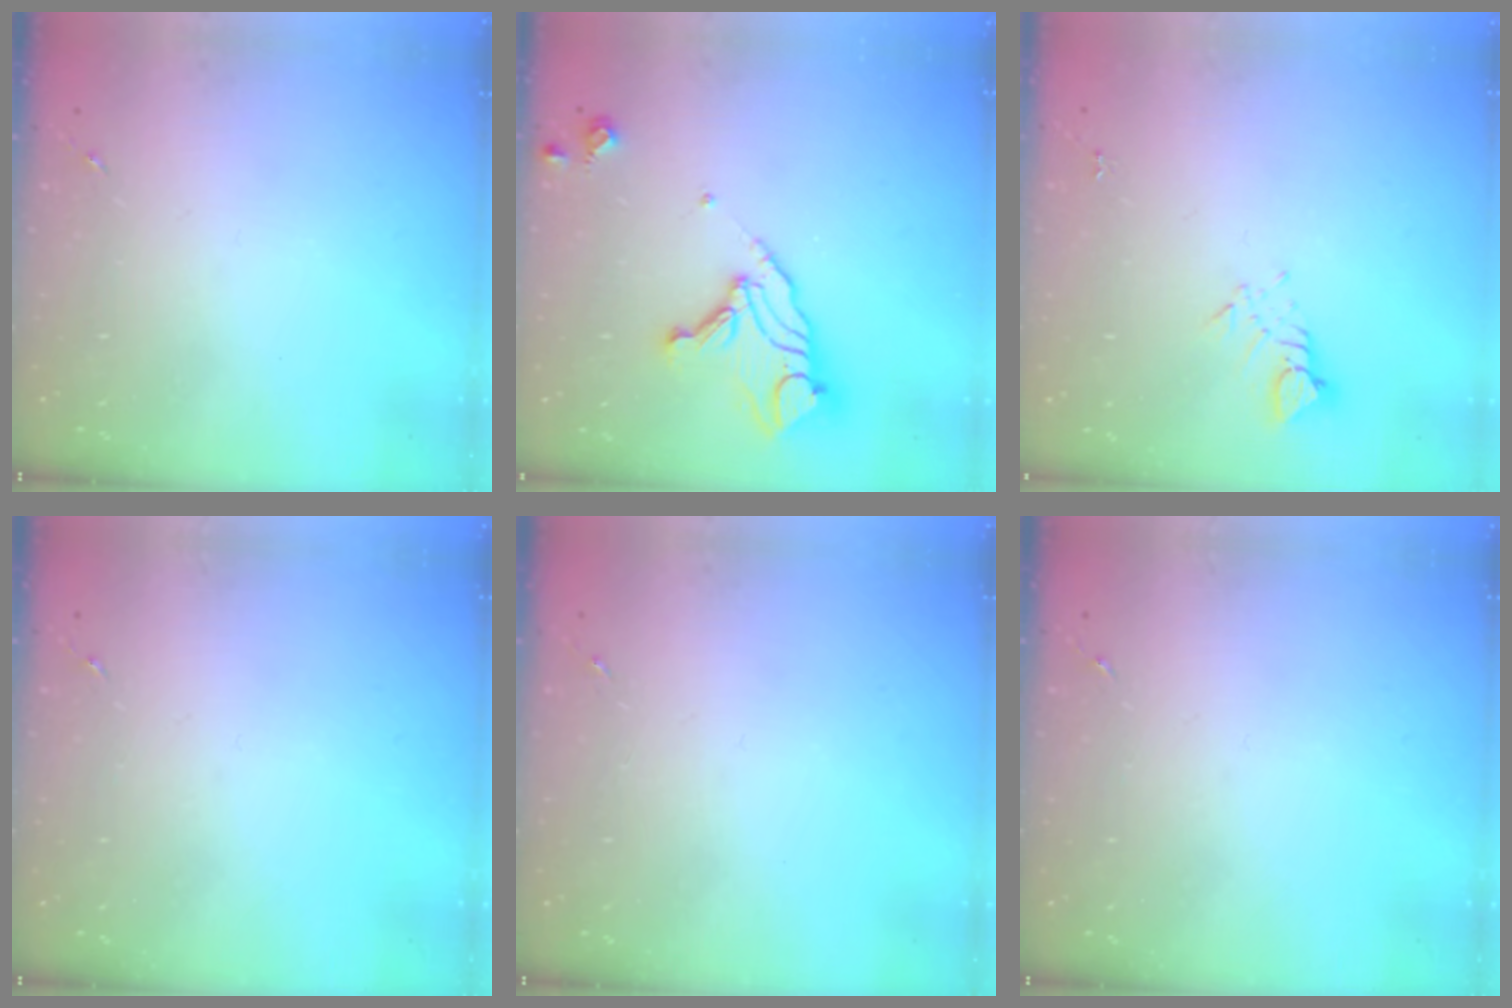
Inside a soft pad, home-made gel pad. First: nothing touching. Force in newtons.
{"total": 14.3, "press": 14.3, "slide": 1.0}
{"total": 3.1, "press": 3.1, "slide": 0.1}
{"total": 0.0}
{"total": 0.0}
{"total": 0.0}